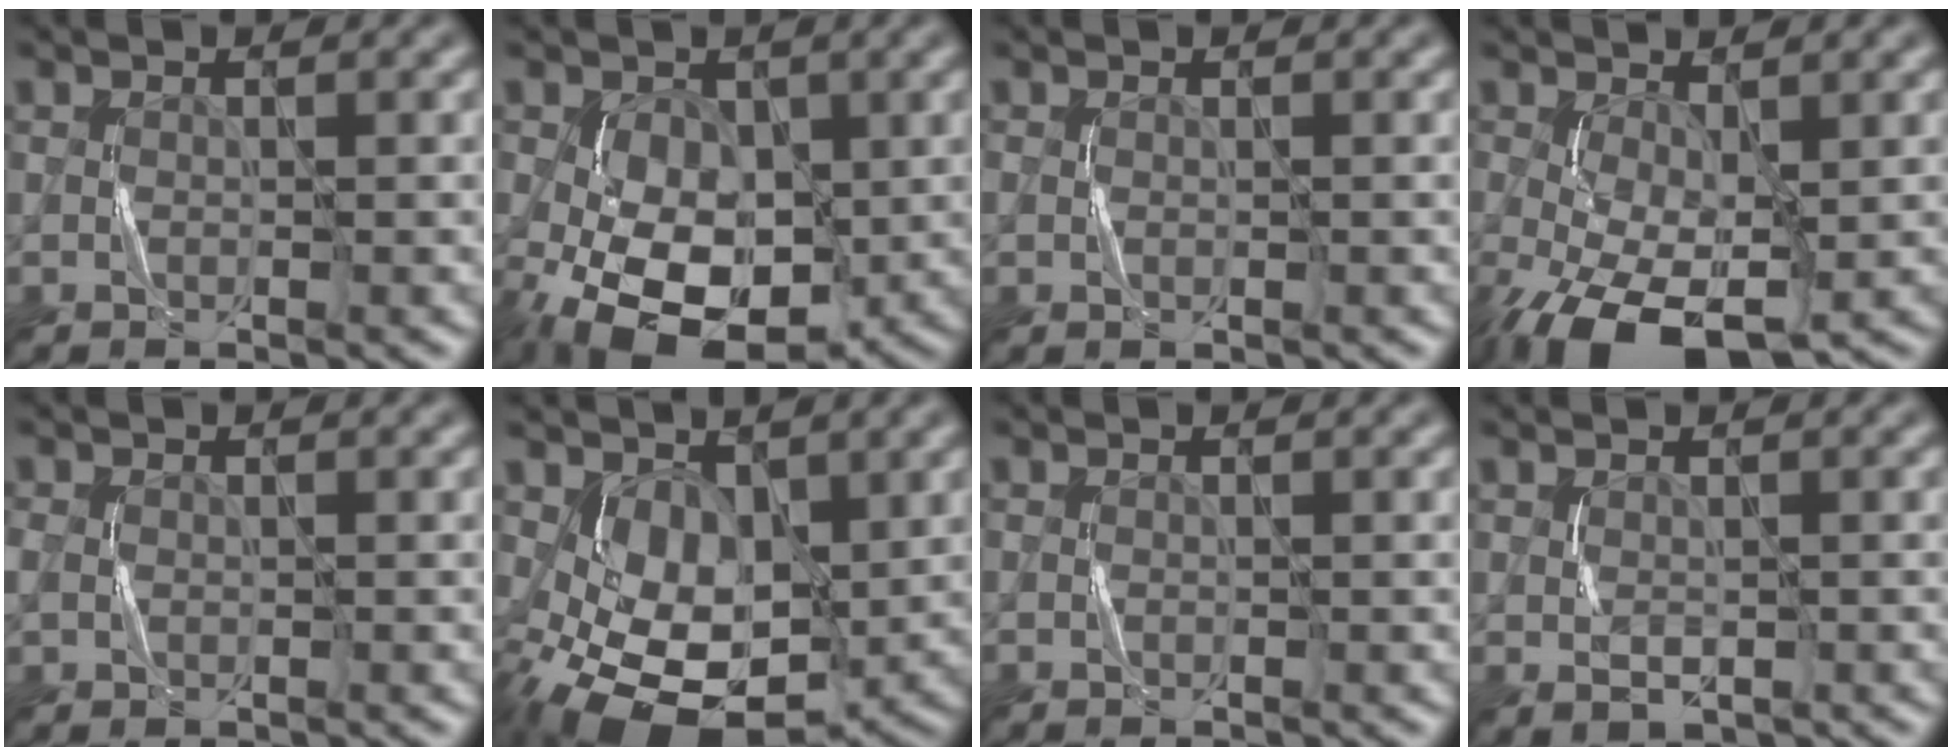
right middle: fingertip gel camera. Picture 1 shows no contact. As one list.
[{"total": 8.5, "force": [-2.0, 5.4, 6.2], "torque": [-0.118, -0.013, -0.038]}, {"total": 0.5, "force": [0.1, 0.3, 0.4], "torque": [-0.007, 0.001, 0.002]}, {"total": 8.7, "force": [-3.3, 4.1, 6.9], "torque": [-0.154, -0.018, -0.052]}, {"total": 1.4, "force": [0.1, 1.1, 0.9], "torque": [-0.020, 0.002, 0.002]}, {"total": 8.4, "force": [-1.0, 5.3, 6.5], "torque": [-0.122, -0.016, -0.009]}, {"total": 0.0}, {"total": 1.3, "force": [0.1, 0.9, 1.0], "torque": [-0.022, -0.005, 0.011]}]